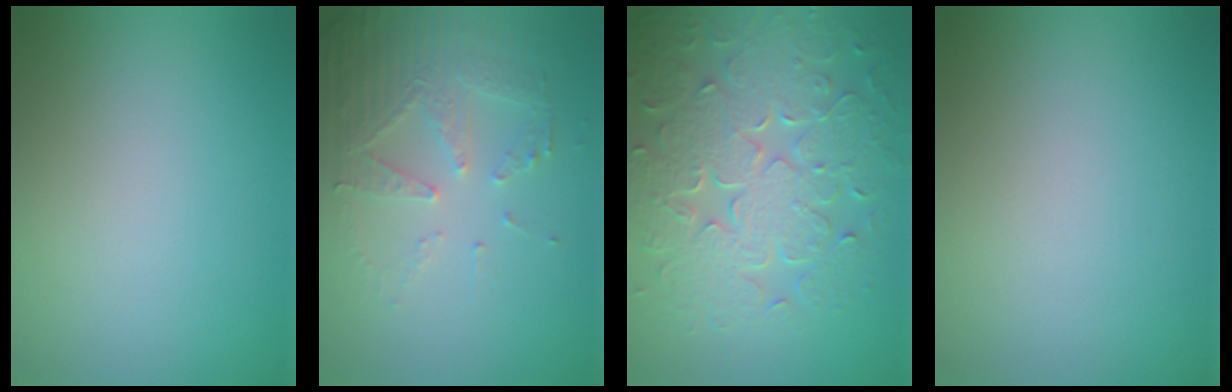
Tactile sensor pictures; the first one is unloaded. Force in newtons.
{"total": 5.4, "press": 3.7, "slide": 3.9}
{"total": 8.8, "press": 6.1, "slide": 6.3}
{"total": 0.0}